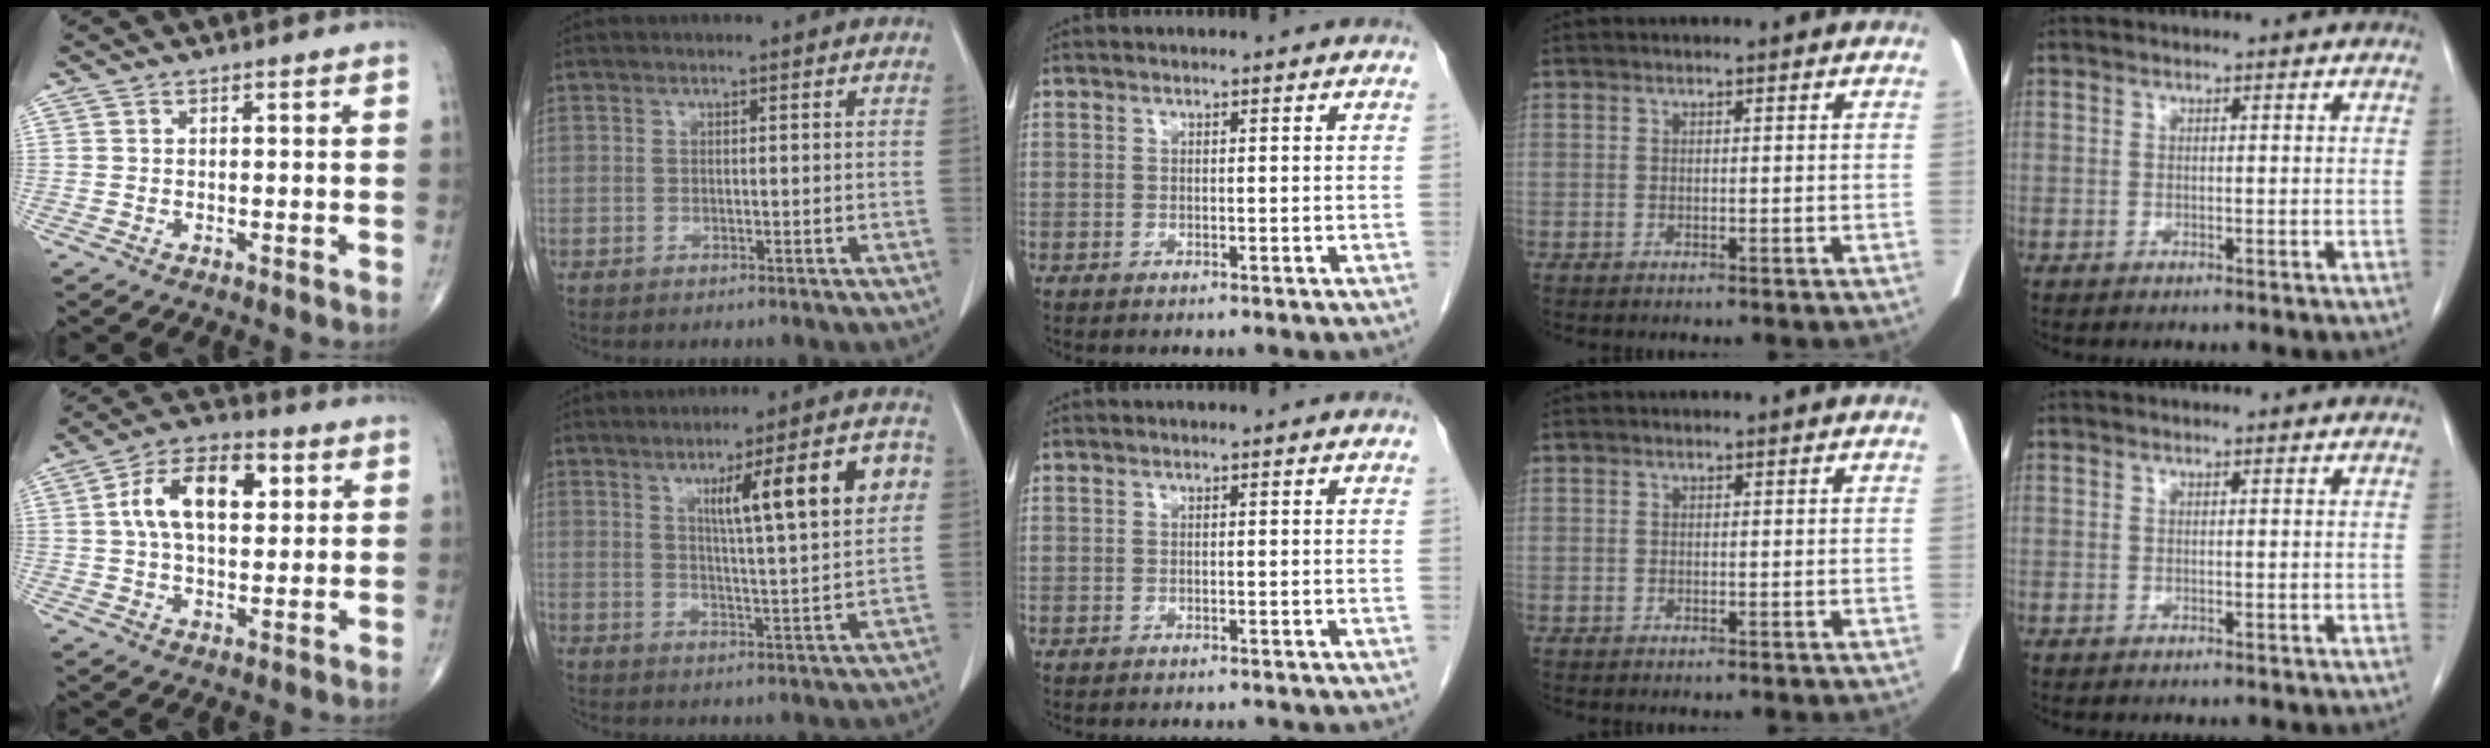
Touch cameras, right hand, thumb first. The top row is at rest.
{"thumb": {"total": 13.5, "force": [3.1, 7.6, 10.8], "torque": [-0.174, 0.014, 0.047]}, "index": {"total": 13.5, "force": [4.3, 0.9, 12.7], "torque": [-0.182, 0.014, 0.063]}, "middle": {"total": 4.8, "force": [-4.5, 0.8, 1.4], "torque": [-0.014, -0.007, -0.050]}}